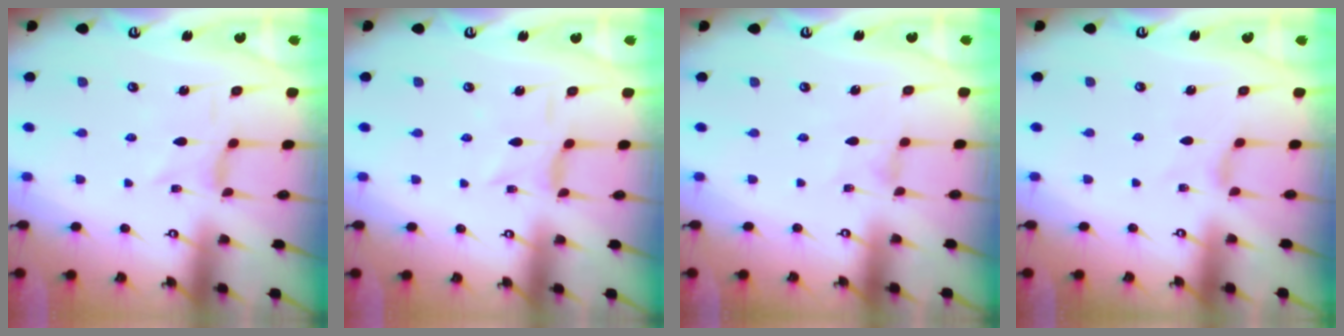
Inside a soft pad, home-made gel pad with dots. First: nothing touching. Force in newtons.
{"total": 2.1, "press": 2.1, "slide": 0.6}
{"total": 0.0}
{"total": 1.7, "press": 1.6, "slide": 0.4}